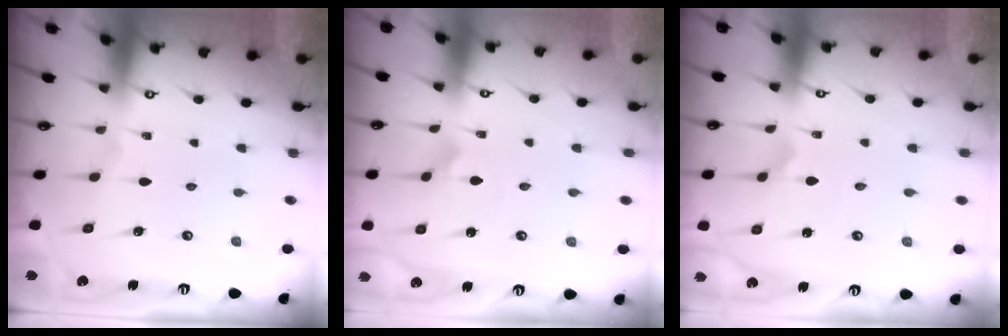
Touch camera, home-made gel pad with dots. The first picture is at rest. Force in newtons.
{"total": 1.5, "press": 1.5, "slide": 0.1}
{"total": 1.0, "press": 1.0, "slide": 0.0}